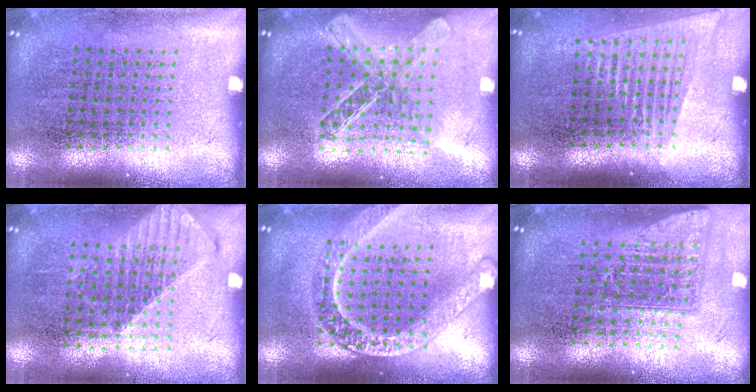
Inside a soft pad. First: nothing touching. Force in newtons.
{"total": 2.0, "press": 1.7, "slide": 1.2}
{"total": 1.4, "press": 1.3, "slide": 0.6}
{"total": 1.2, "press": 1.1, "slide": 0.5}
{"total": 2.4, "press": 2.4, "slide": 0.2}
{"total": 1.6, "press": 1.2, "slide": 1.0}